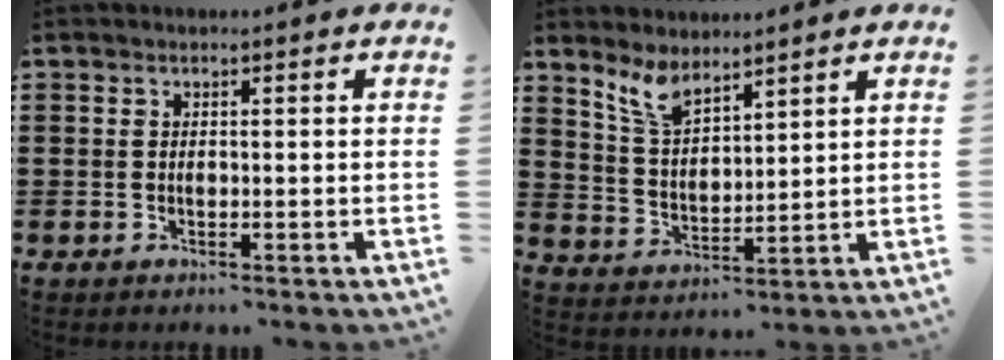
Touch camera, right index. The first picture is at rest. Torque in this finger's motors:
{"motor_torque": [0.87, 0.82, 0.26, 0.06]}